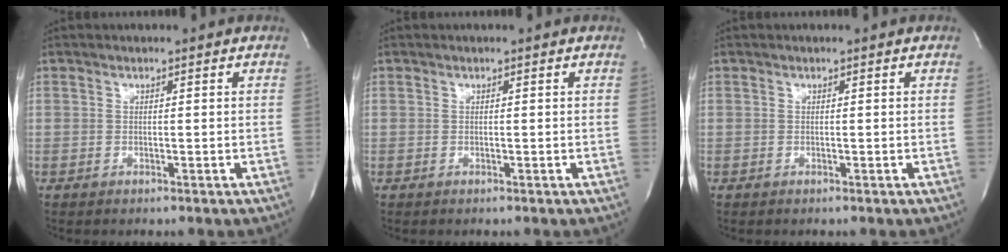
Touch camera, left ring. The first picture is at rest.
{"total": 0.0}
{"total": 0.0}